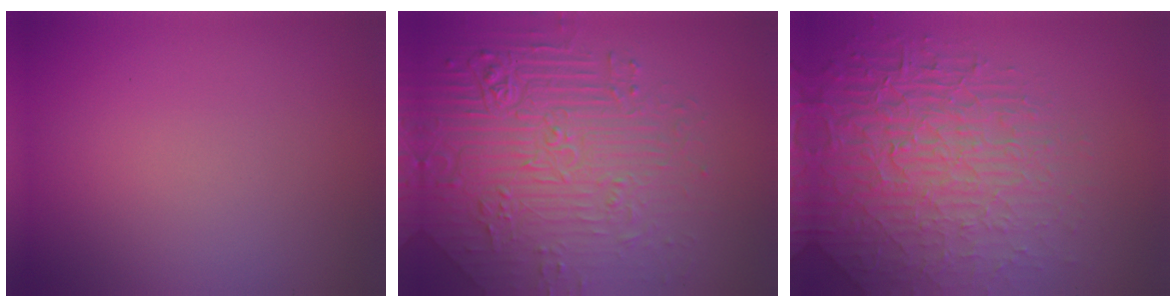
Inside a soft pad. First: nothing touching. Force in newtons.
{"total": 8.5, "press": 6.1, "slide": 5.9}
{"total": 7.3, "press": 5.7, "slide": 4.6}